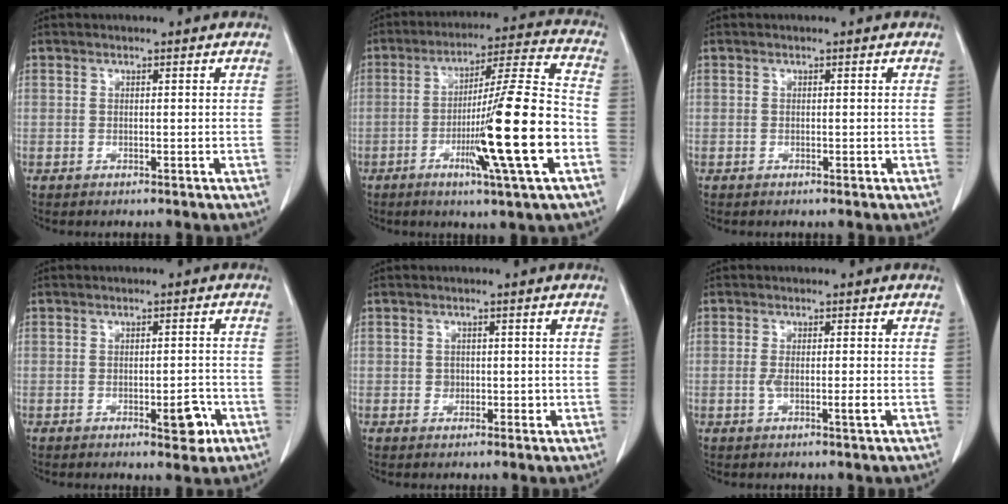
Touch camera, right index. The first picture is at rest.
{"total": 17.5, "force": [-5.1, -0.6, 16.7], "torque": [-0.272, -0.007, -0.088]}
{"total": 0.0}
{"total": 4.2, "force": [-1.8, 1.4, 3.5], "torque": [-0.043, 0.000, -0.019]}
{"total": 1.7, "force": [-0.1, 1.5, 0.9], "torque": [-0.015, 0.002, 0.002]}
{"total": 2.6, "force": [-0.6, 0.2, 2.5], "torque": [-0.050, -0.004, -0.011]}